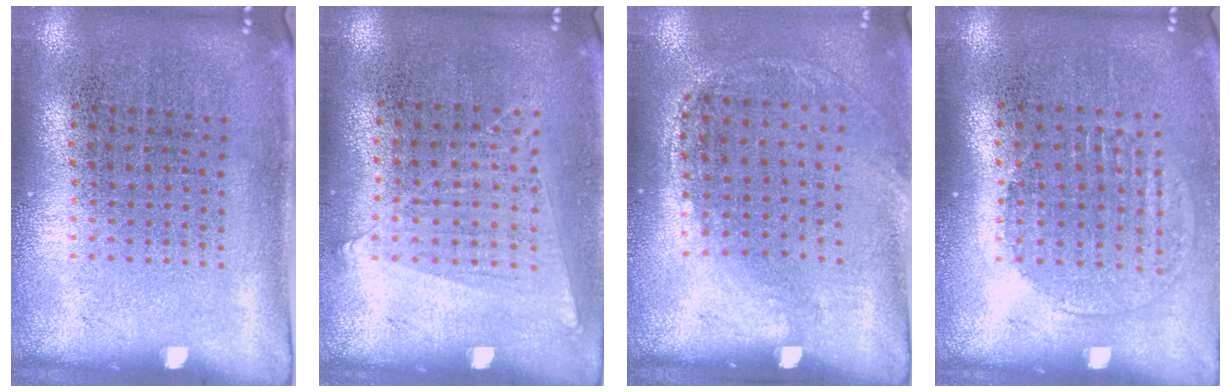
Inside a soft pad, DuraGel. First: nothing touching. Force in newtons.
{"total": 1.1, "press": 1.0, "slide": 0.5}
{"total": 1.3, "press": 0.9, "slide": 0.9}
{"total": 1.3, "press": 1.1, "slide": 0.5}